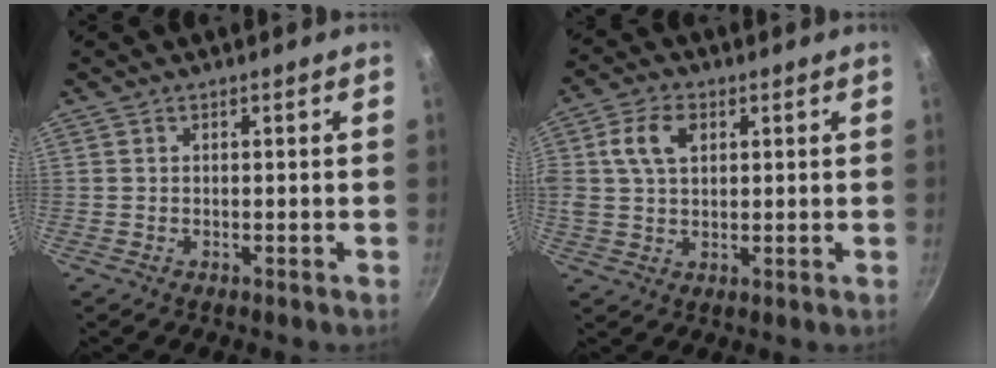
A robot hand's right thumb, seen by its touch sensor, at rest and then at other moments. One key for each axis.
{"total": 7.6, "fx": 2.2, "fy": 5.0, "fz": 5.2, "tx": -0.087, "ty": 0.005, "tz": 0.036}